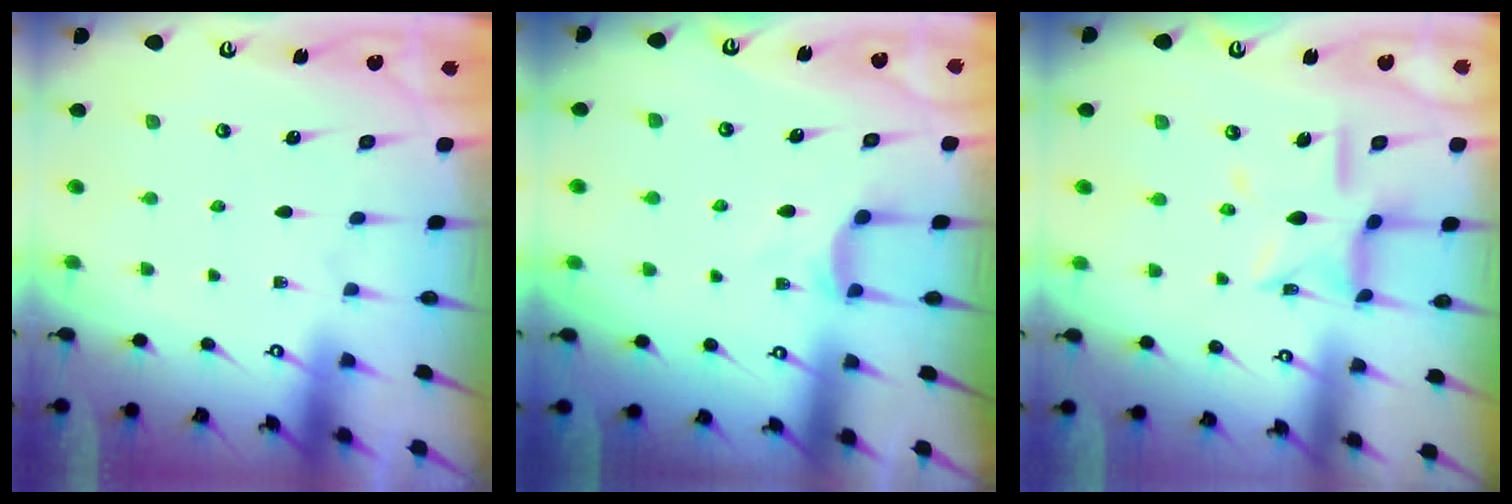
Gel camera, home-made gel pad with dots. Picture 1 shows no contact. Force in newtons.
{"total": 3.2, "press": 3.2, "slide": 0.4}
{"total": 11.7, "press": 11.7, "slide": 0.8}